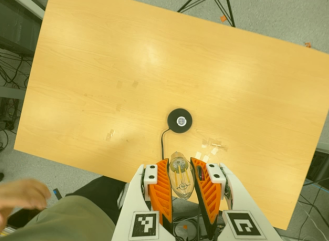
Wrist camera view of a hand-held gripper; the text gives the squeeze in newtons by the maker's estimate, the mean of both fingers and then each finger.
{"total": 19.7, "left": 21.7, "right": 17.7}